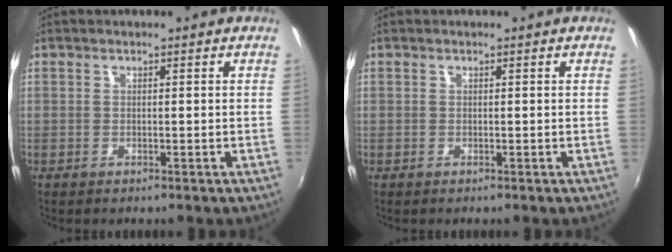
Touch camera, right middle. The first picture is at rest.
{"total": 0.0}